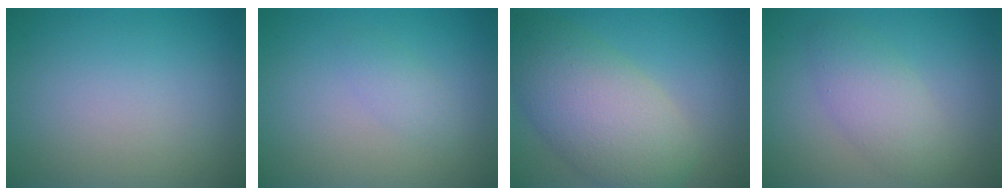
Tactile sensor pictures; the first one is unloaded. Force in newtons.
{"total": 1.3, "press": 1.3, "slide": 0.0}
{"total": 8.6, "press": 8.6, "slide": 0.5}
{"total": 3.3, "press": 3.3, "slide": 0.2}